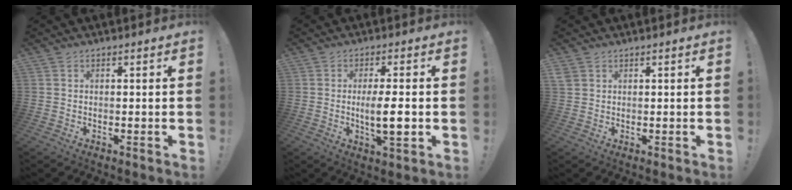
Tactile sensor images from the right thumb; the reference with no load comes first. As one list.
[{"total": 8.1, "force": [-1.1, 1.4, 7.9], "torque": [-0.135, -0.008, -0.024]}, {"total": 2.2, "force": [1.2, 1.6, 0.8], "torque": [-0.009, -0.002, 0.023]}]